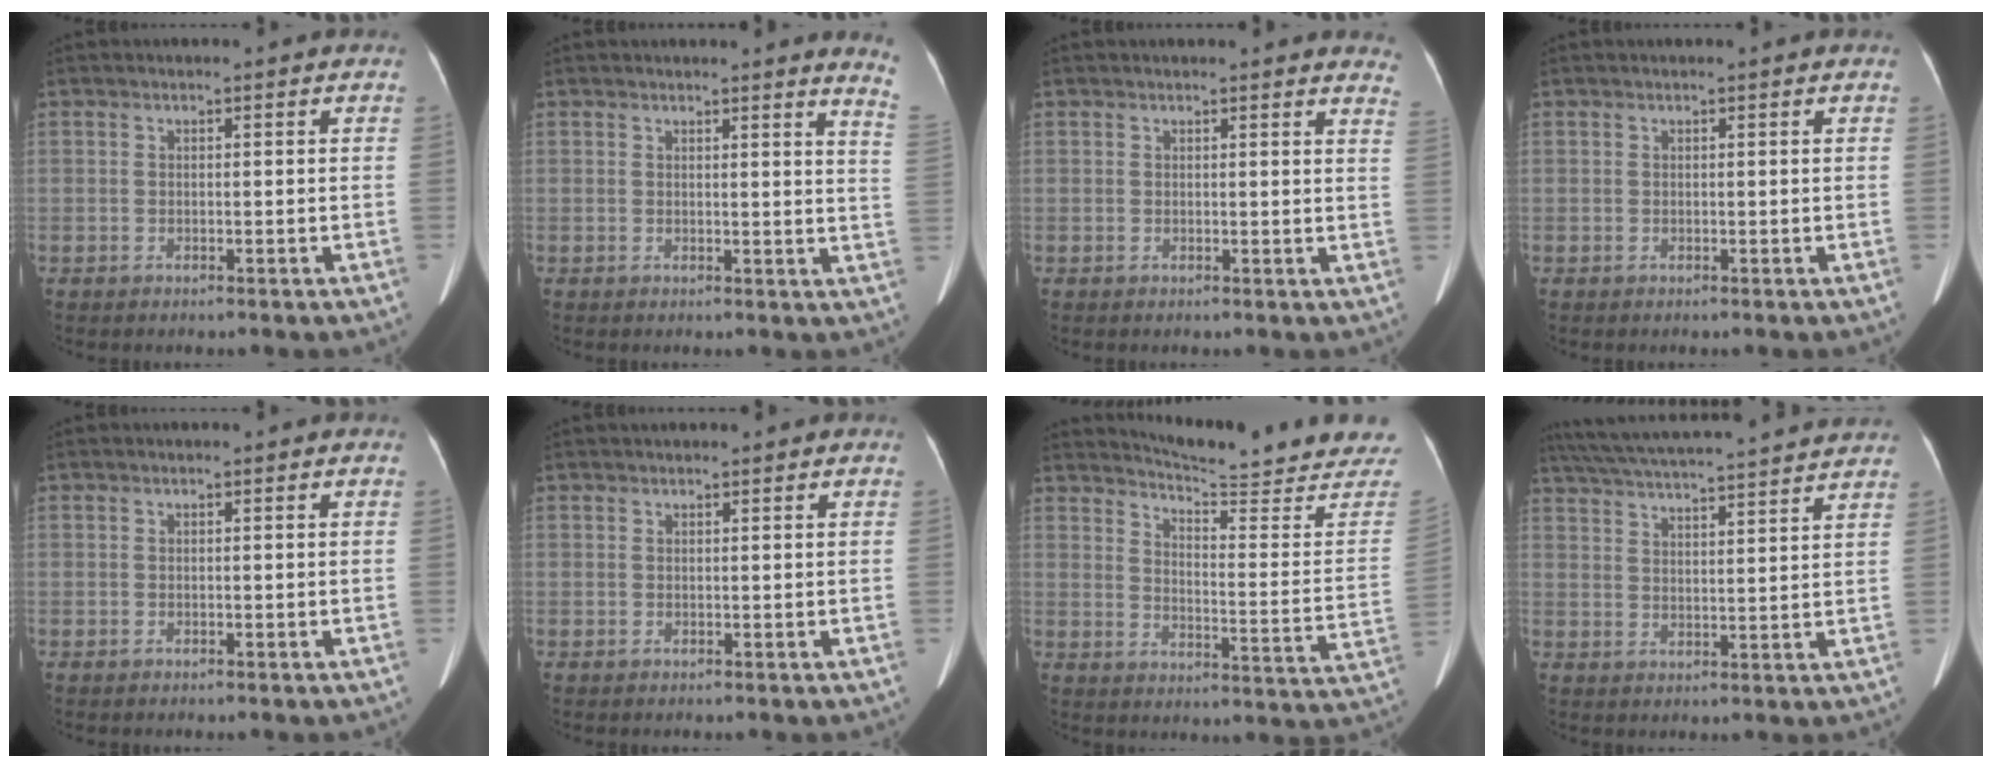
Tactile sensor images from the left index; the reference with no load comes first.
{"total": 6.2, "force": [5.7, -1.0, 2.3], "torque": [-0.024, -0.051, 0.032]}
{"total": 9.8, "force": [9.3, 1.7, 2.5], "torque": [0.004, -0.017, 0.074]}
{"total": 0.0}
{"total": 0.0}
{"total": 2.2, "force": [1.9, 0.4, 1.0], "torque": [-0.006, 0.029, 0.026]}
{"total": 21.1, "force": [20.3, 0.6, 5.9], "torque": [-0.082, -0.112, 0.241]}
{"total": 21.8, "force": [19.9, 0.9, 9.0], "torque": [-0.161, 0.020, 0.277]}